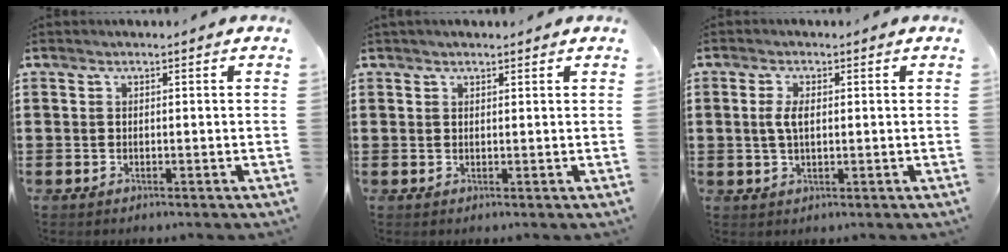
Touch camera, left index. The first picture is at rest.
{"total": 0.9, "force": [0.8, 0.3, 0.3], "torque": [-0.008, 0.002, 0.016]}
{"total": 3.3, "force": [0.4, 1.4, 2.9], "torque": [-0.069, 0.003, 0.004]}